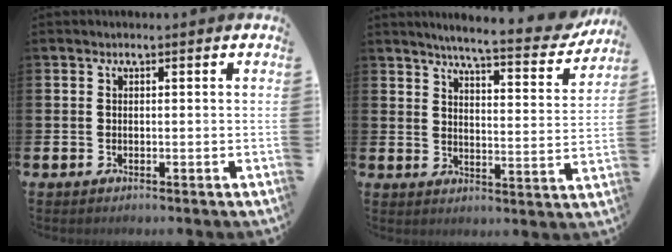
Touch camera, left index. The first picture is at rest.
{"total": 6.0, "force": [5.5, 0.3, 2.2], "torque": [-0.048, -0.044, 0.088]}